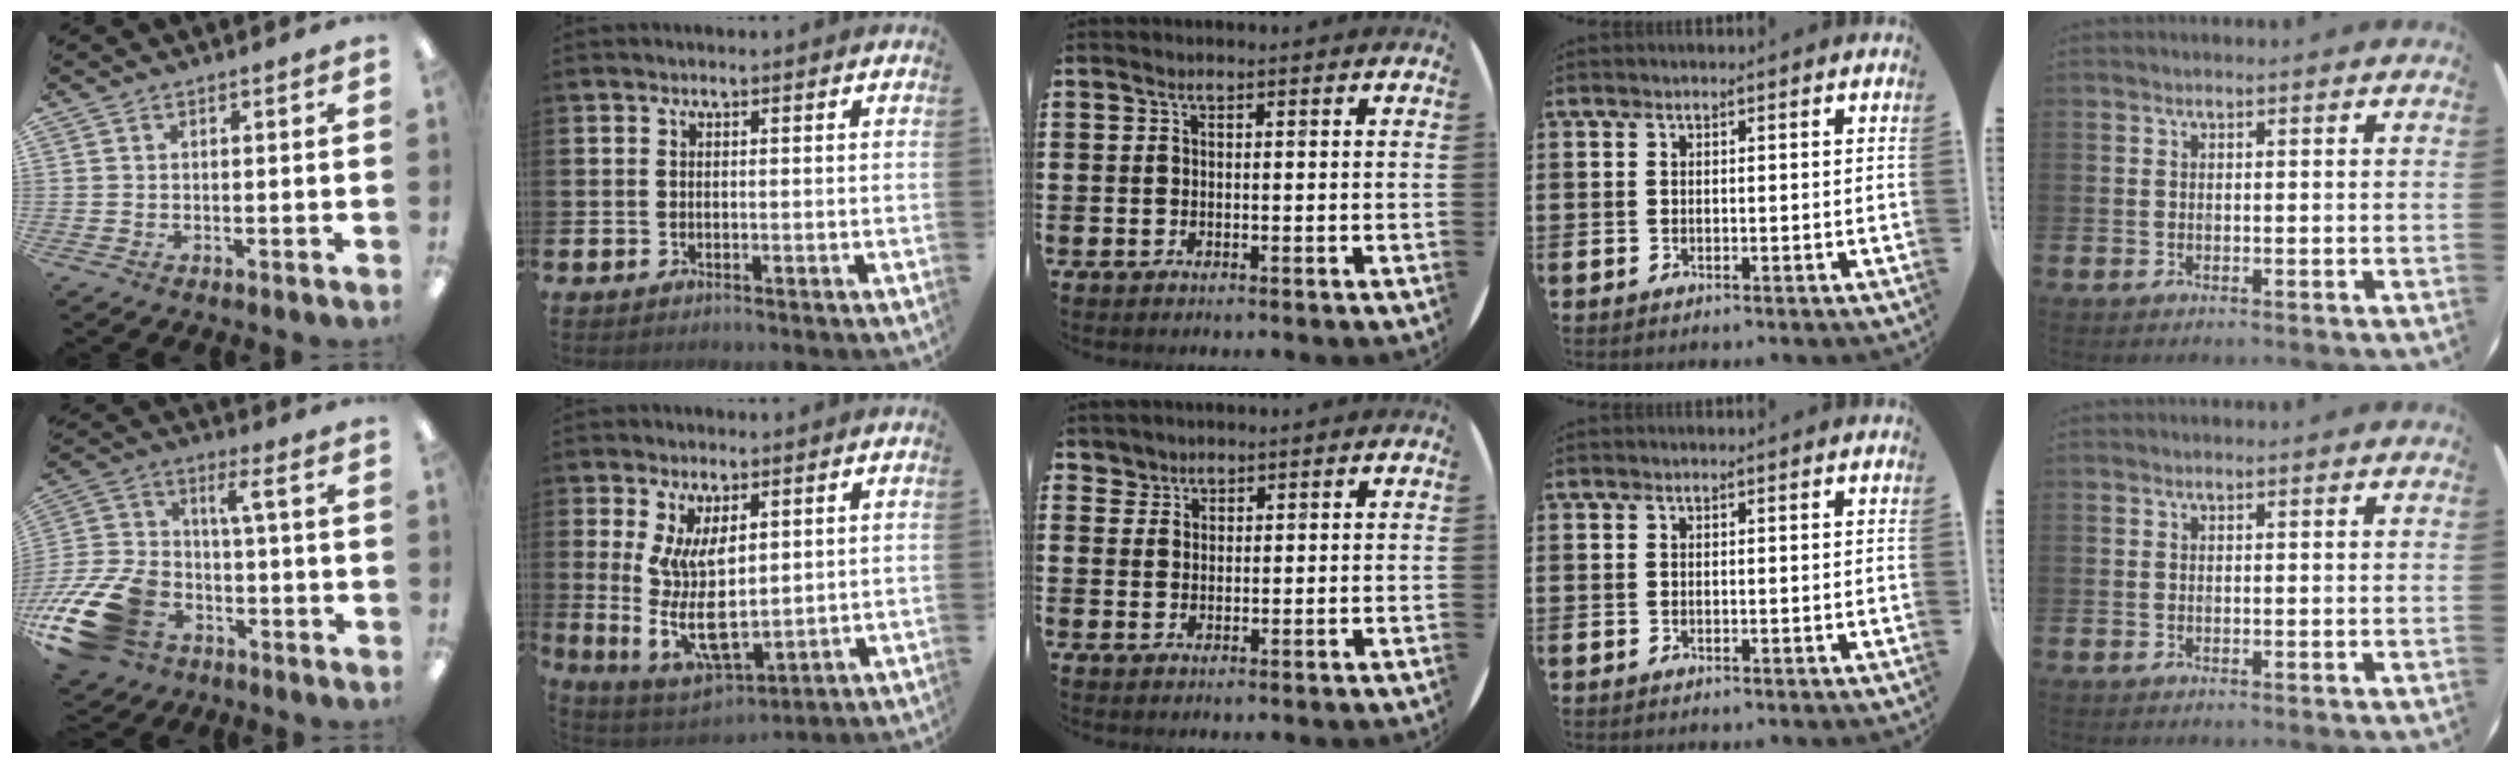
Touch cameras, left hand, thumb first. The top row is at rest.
{"thumb": {"total": 19.5, "force": [-7.4, 12.6, 12.9], "torque": [-0.263, 0.051, -0.116]}, "index": {"total": 9.6, "force": [1.8, 4.3, 8.4], "torque": [-0.165, -0.038, 0.034]}, "middle": {"total": 1.9, "force": [1.7, 0.9, -0.2], "torque": [0.000, 0.003, 0.034]}}